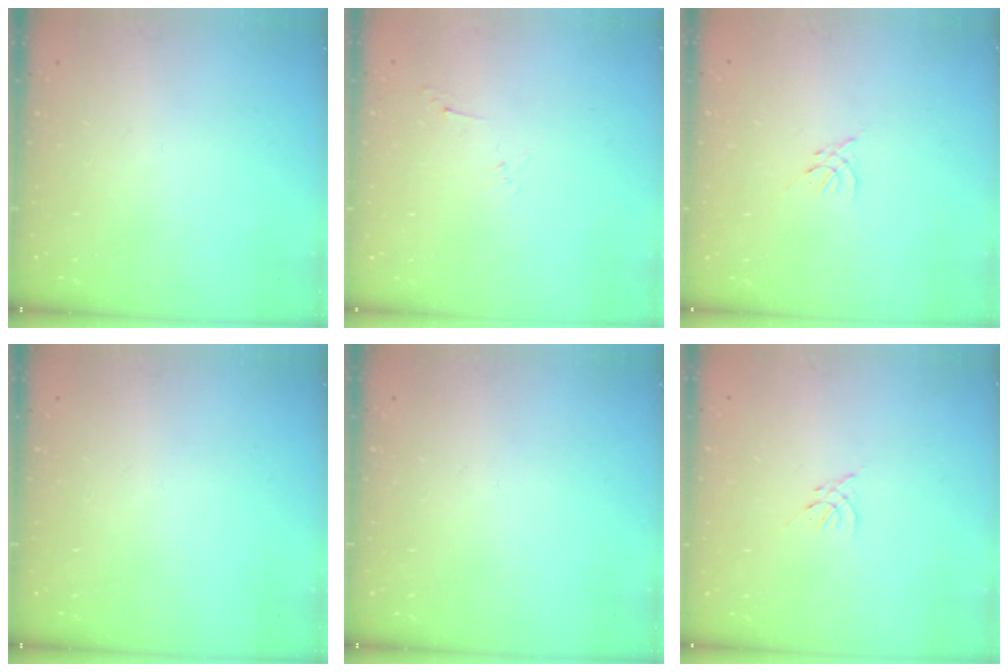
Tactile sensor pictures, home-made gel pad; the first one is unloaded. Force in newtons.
{"total": 2.8, "press": 2.7, "slide": 0.6}
{"total": 0.0}
{"total": 0.0}
{"total": 0.0}
{"total": 0.0}